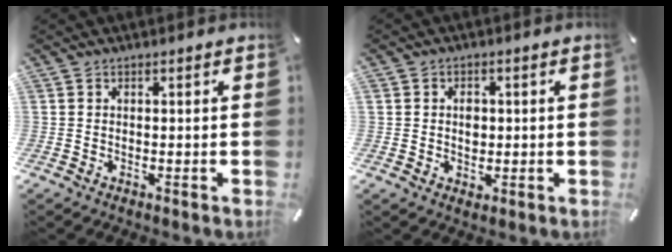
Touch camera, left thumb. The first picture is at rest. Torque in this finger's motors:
{"motor_torque": [-0.04, -0.06, -0.05, 0.08, 0.15]}